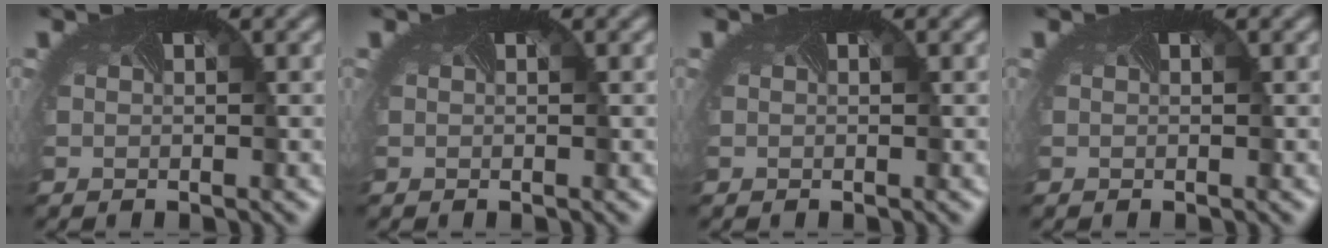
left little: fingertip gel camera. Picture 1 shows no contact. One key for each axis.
{"total": 0.0}
{"total": 0.0}
{"total": 0.0}